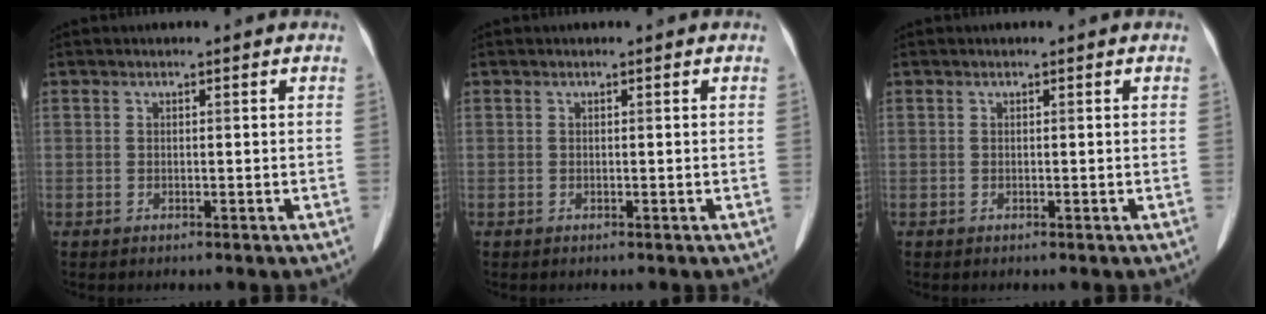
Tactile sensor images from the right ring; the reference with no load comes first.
{"total": 0.0}
{"total": 0.0}